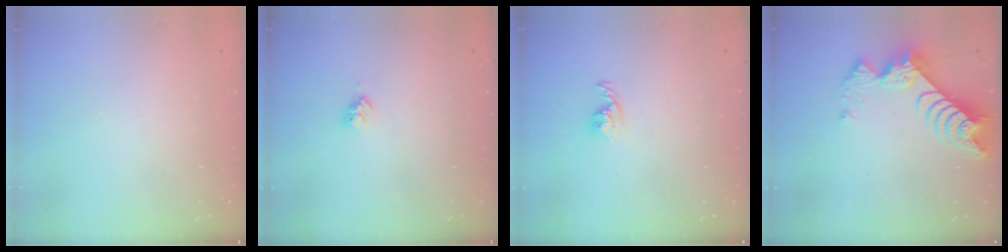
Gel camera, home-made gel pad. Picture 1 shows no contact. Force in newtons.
{"total": 4.0, "press": 3.9, "slide": 0.4}
{"total": 3.3, "press": 3.3, "slide": 0.5}
{"total": 9.9, "press": 9.9, "slide": 0.8}